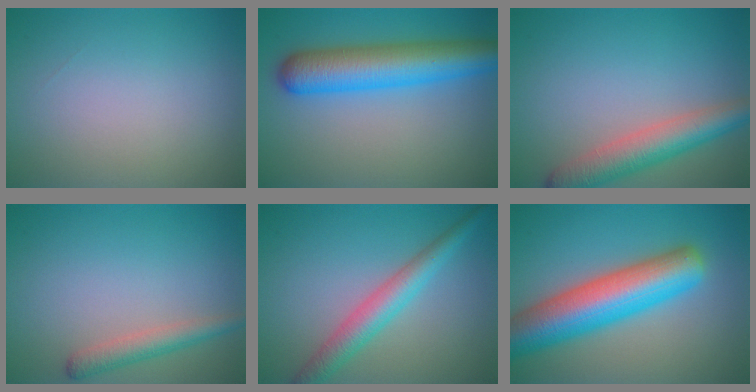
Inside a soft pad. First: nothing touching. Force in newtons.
{"total": 7.9, "press": 7.9, "slide": 0.3}
{"total": 5.2, "press": 5.2, "slide": 0.3}
{"total": 2.4, "press": 2.4, "slide": 0.1}
{"total": 3.9, "press": 3.9, "slide": 0.1}
{"total": 9.8, "press": 9.8, "slide": 0.3}